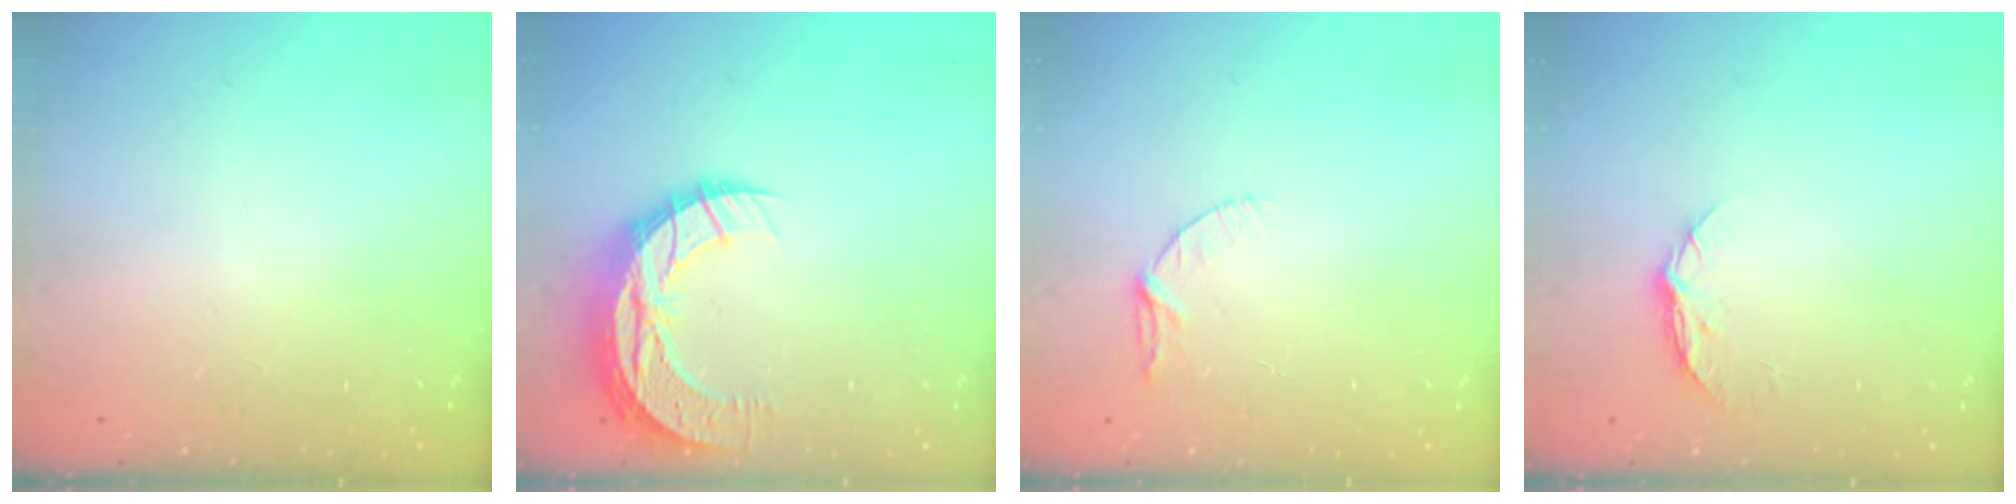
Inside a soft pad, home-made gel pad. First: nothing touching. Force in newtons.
{"total": 11.0, "press": 11.0, "slide": 0.8}
{"total": 5.2, "press": 5.1, "slide": 0.6}
{"total": 6.7, "press": 6.7, "slide": 0.8}